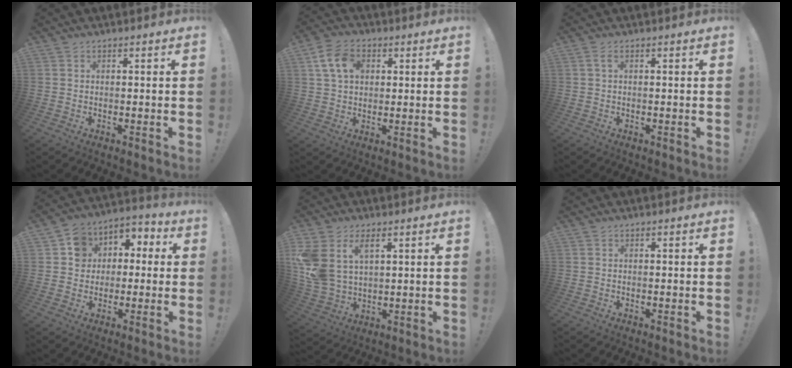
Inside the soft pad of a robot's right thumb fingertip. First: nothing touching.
{"total": 10.0, "force": [3.3, 7.1, 6.2], "torque": [-0.118, 0.009, 0.064]}
{"total": 1.6, "force": [0.4, 0.4, 1.5], "torque": [-0.032, 0.003, 0.007]}
{"total": 9.2, "force": [0.0, 8.6, 3.2], "torque": [-0.041, 0.011, 0.006]}
{"total": 11.0, "force": [5.3, 7.1, 6.4], "torque": [-0.148, -0.025, 0.102]}
{"total": 0.0}